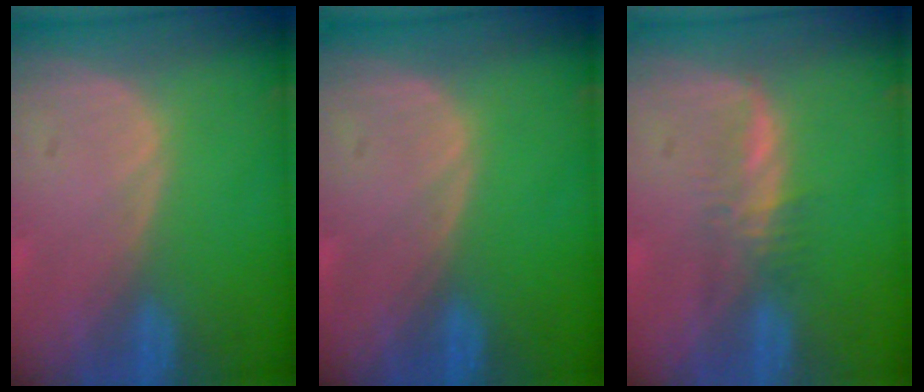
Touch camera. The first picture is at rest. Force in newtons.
{"total": 0.0}
{"total": 2.8, "press": 2.7, "slide": 0.5}